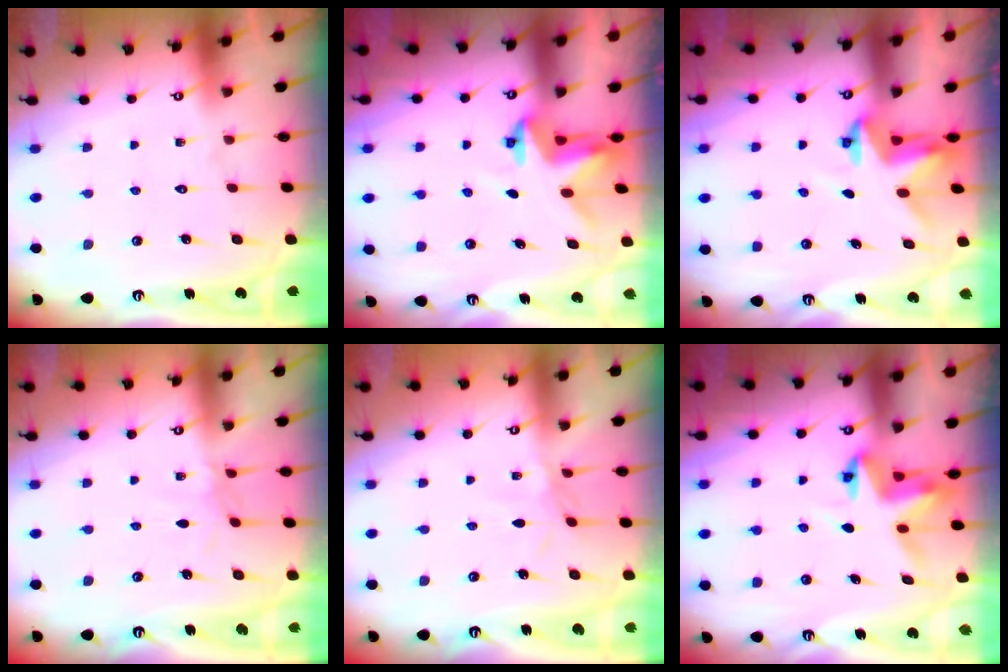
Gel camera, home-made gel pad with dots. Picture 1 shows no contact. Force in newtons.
{"total": 3.4, "press": 3.4, "slide": 0.2}
{"total": 3.5, "press": 3.5, "slide": 0.1}
{"total": 2.8, "press": 2.7, "slide": 0.5}
{"total": 2.6, "press": 2.6, "slide": 0.4}
{"total": 4.9, "press": 4.9, "slide": 0.3}